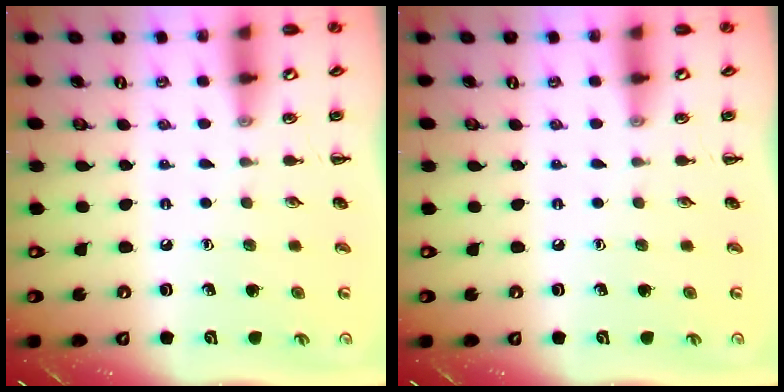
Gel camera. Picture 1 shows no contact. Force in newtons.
{"total": 0.0}